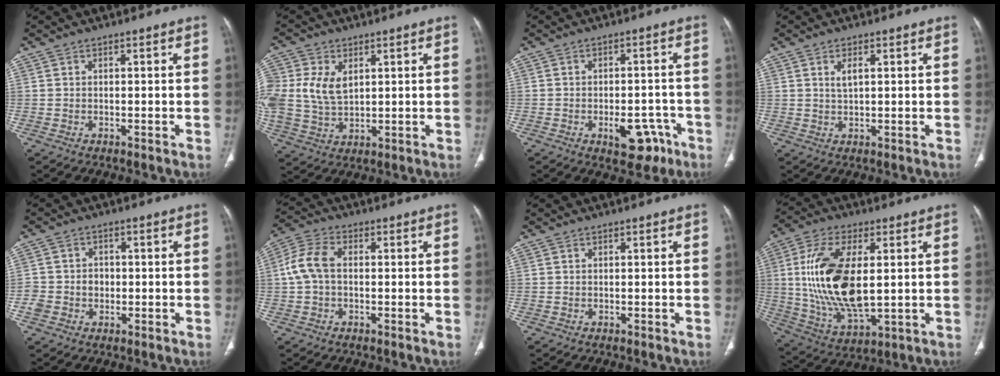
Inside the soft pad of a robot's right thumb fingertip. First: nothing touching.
{"total": 10.6, "force": [2.4, 7.2, 7.5], "torque": [-0.156, 0.000, 0.056]}
{"total": 8.0, "force": [-4.1, 4.6, 5.1], "torque": [-0.038, 0.032, -0.045]}
{"total": 2.6, "force": [1.0, 1.1, 2.2], "torque": [-0.038, -0.002, 0.020]}
{"total": 5.0, "force": [-0.9, 4.5, 1.9], "torque": [-0.016, 0.018, -0.013]}
{"total": 6.7, "force": [0.1, 4.2, 5.1], "torque": [-0.111, 0.020, -0.005]}
{"total": 0.0}
{"total": 18.7, "force": [2.0, 8.9, 16.4], "torque": [-0.322, -0.016, 0.046]}